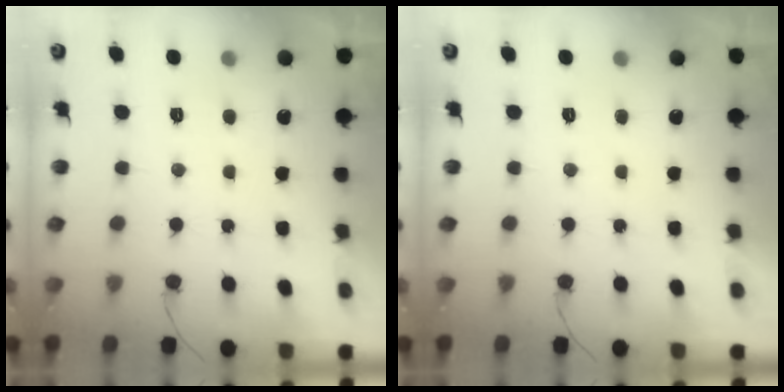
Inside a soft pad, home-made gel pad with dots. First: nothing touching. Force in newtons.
{"total": 0.0}